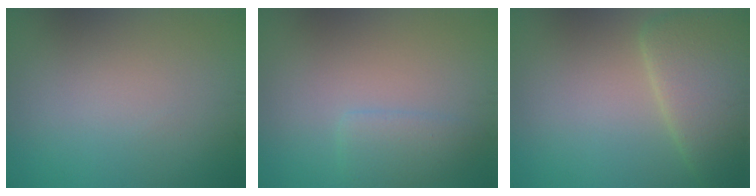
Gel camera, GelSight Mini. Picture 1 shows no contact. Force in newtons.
{"total": 2.1, "press": 2.1, "slide": 0.2}
{"total": 5.7, "press": 5.7, "slide": 0.0}